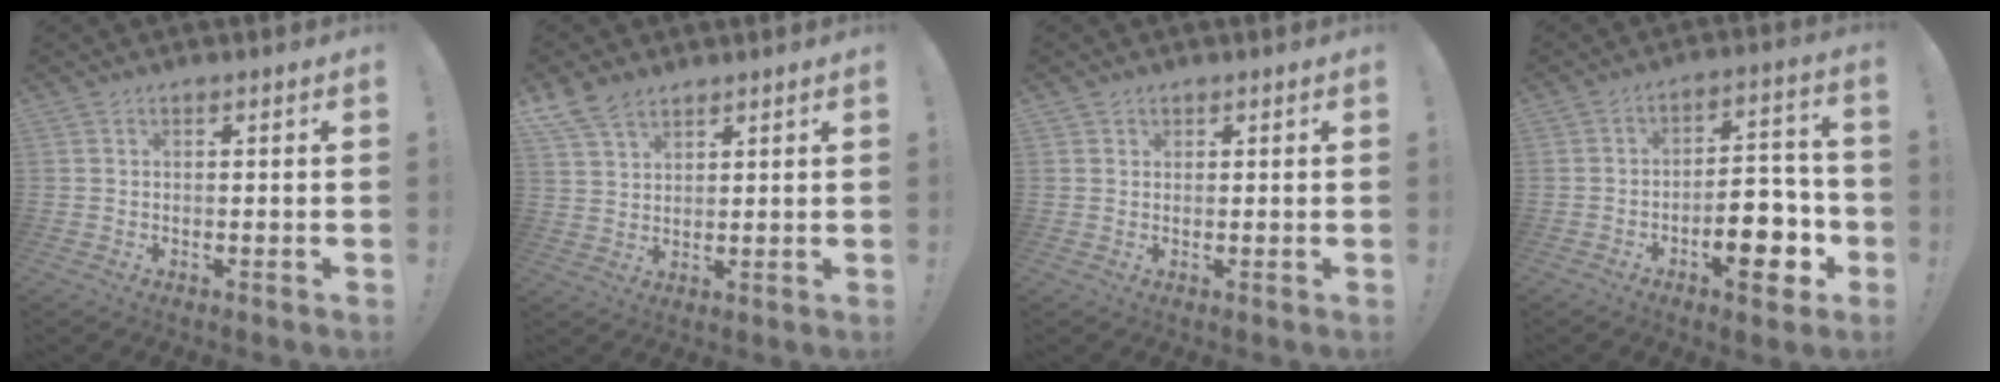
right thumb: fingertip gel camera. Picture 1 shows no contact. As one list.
[{"total": 7.2, "force": [5.3, 3.9, 2.9], "torque": [-0.059, -0.022, 0.104]}, {"total": 1.1, "force": [0.8, 0.8, 0.1], "torque": [0.002, -0.002, 0.013]}, {"total": 14.5, "force": [-5.6, 6.8, 11.6], "torque": [-0.130, 0.036, -0.087]}]